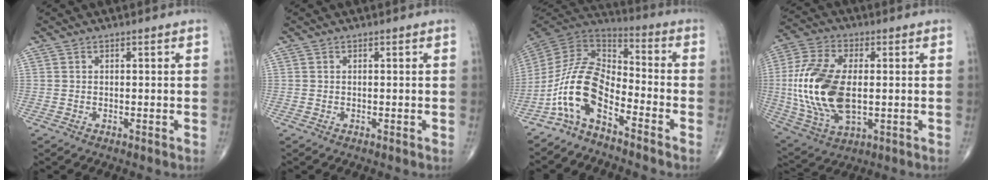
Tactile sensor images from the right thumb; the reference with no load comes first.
{"total": 0.0}
{"total": 12.2, "force": [-7.0, 5.3, 8.5], "torque": [-0.161, 0.080, -0.147]}
{"total": 18.9, "force": [-0.3, 10.1, 16.0], "torque": [-0.344, -0.006, 0.002]}